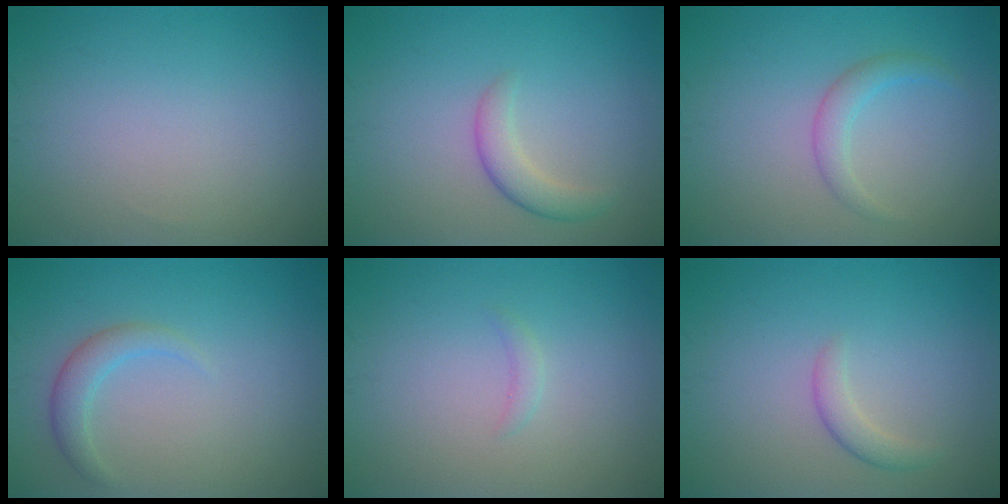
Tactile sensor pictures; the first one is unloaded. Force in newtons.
{"total": 2.3, "press": 2.3, "slide": 0.1}
{"total": 1.8, "press": 1.8, "slide": 0.1}
{"total": 2.0, "press": 2.0, "slide": 0.2}
{"total": 0.7, "press": 0.7, "slide": 0.1}
{"total": 1.6, "press": 1.6, "slide": 0.0}